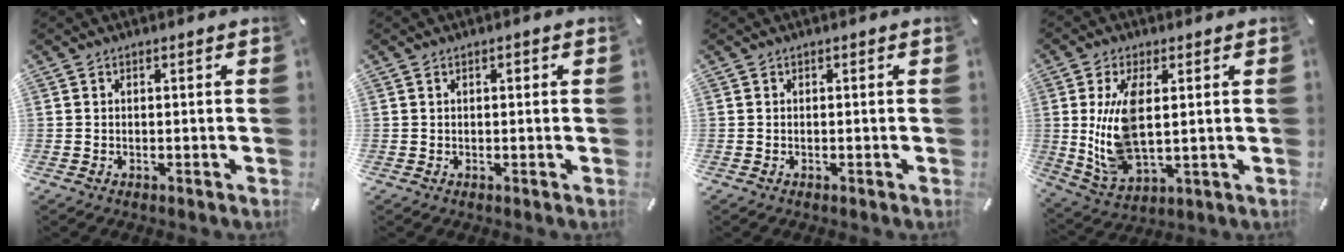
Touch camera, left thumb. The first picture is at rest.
{"total": 0.8, "force": [0.2, 0.4, 0.7], "torque": [-0.014, 0.003, 0.003]}
{"total": 0.0}
{"total": 12.5, "force": [2.1, 5.9, 10.8], "torque": [-0.243, -0.017, 0.035]}